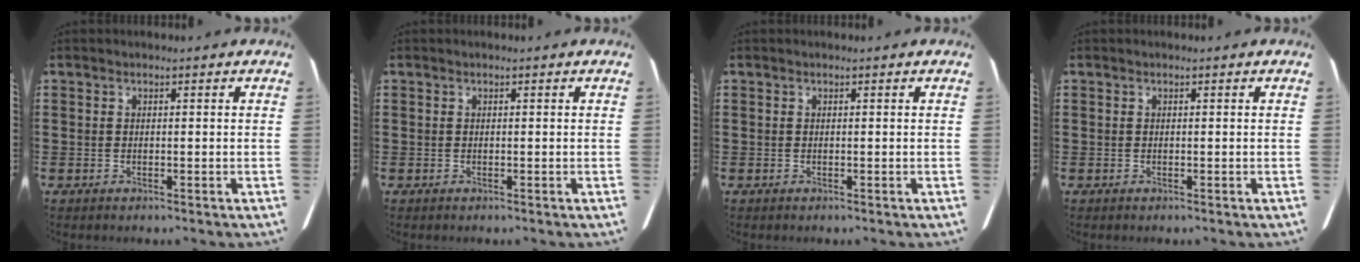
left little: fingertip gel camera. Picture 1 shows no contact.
{"total": 0.0}
{"total": 0.0}
{"total": 0.0}